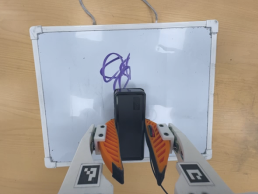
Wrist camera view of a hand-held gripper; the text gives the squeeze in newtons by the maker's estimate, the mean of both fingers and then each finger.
{"total": 8.0, "left": 6.0, "right": 10.1}